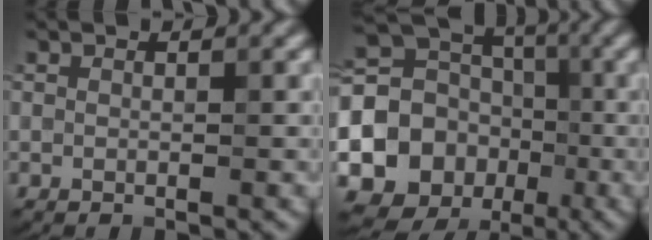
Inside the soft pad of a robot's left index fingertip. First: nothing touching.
{"total": 14.6, "force": [-2.6, 13.5, 4.9], "torque": [-0.109, -0.006, -0.065]}